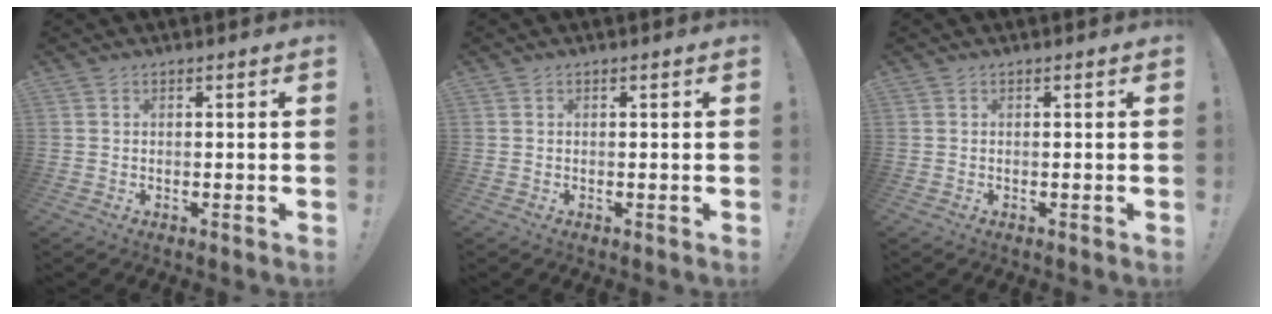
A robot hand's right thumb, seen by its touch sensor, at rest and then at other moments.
{"total": 0.0}
{"total": 0.0}